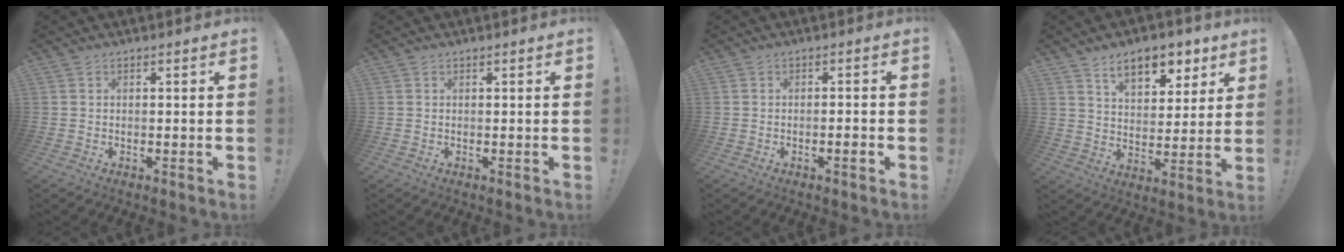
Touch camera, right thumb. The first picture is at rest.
{"total": 0.0}
{"total": 2.5, "force": [-1.1, 0.3, 2.2], "torque": [-0.031, 0.002, -0.019]}
{"total": 12.3, "force": [7.7, 6.3, 7.2], "torque": [-0.106, -0.037, 0.136]}